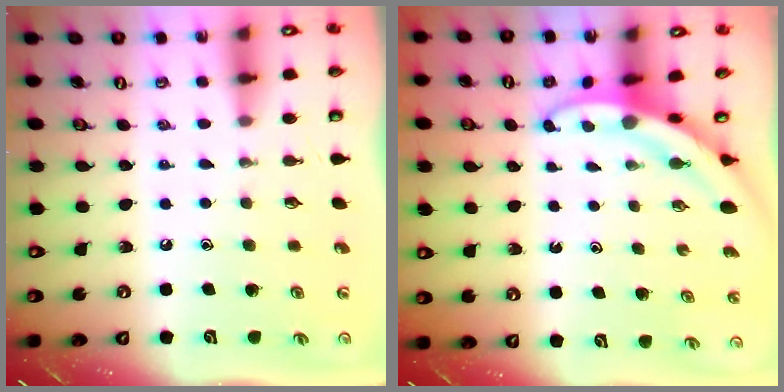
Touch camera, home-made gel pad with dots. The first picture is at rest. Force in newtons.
{"total": 3.1, "press": 3.1, "slide": 0.2}